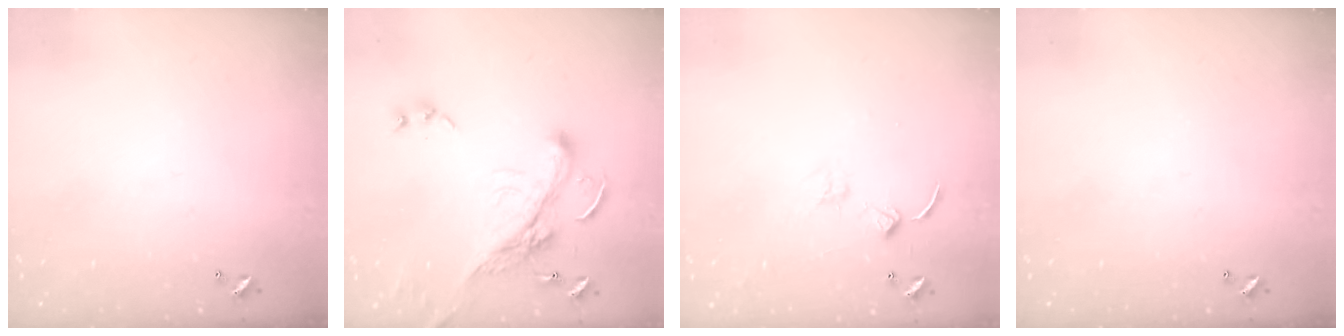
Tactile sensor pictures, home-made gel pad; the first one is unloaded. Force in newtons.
{"total": 6.7, "press": 6.5, "slide": 1.6}
{"total": 1.4, "press": 1.3, "slide": 0.3}
{"total": 0.0}